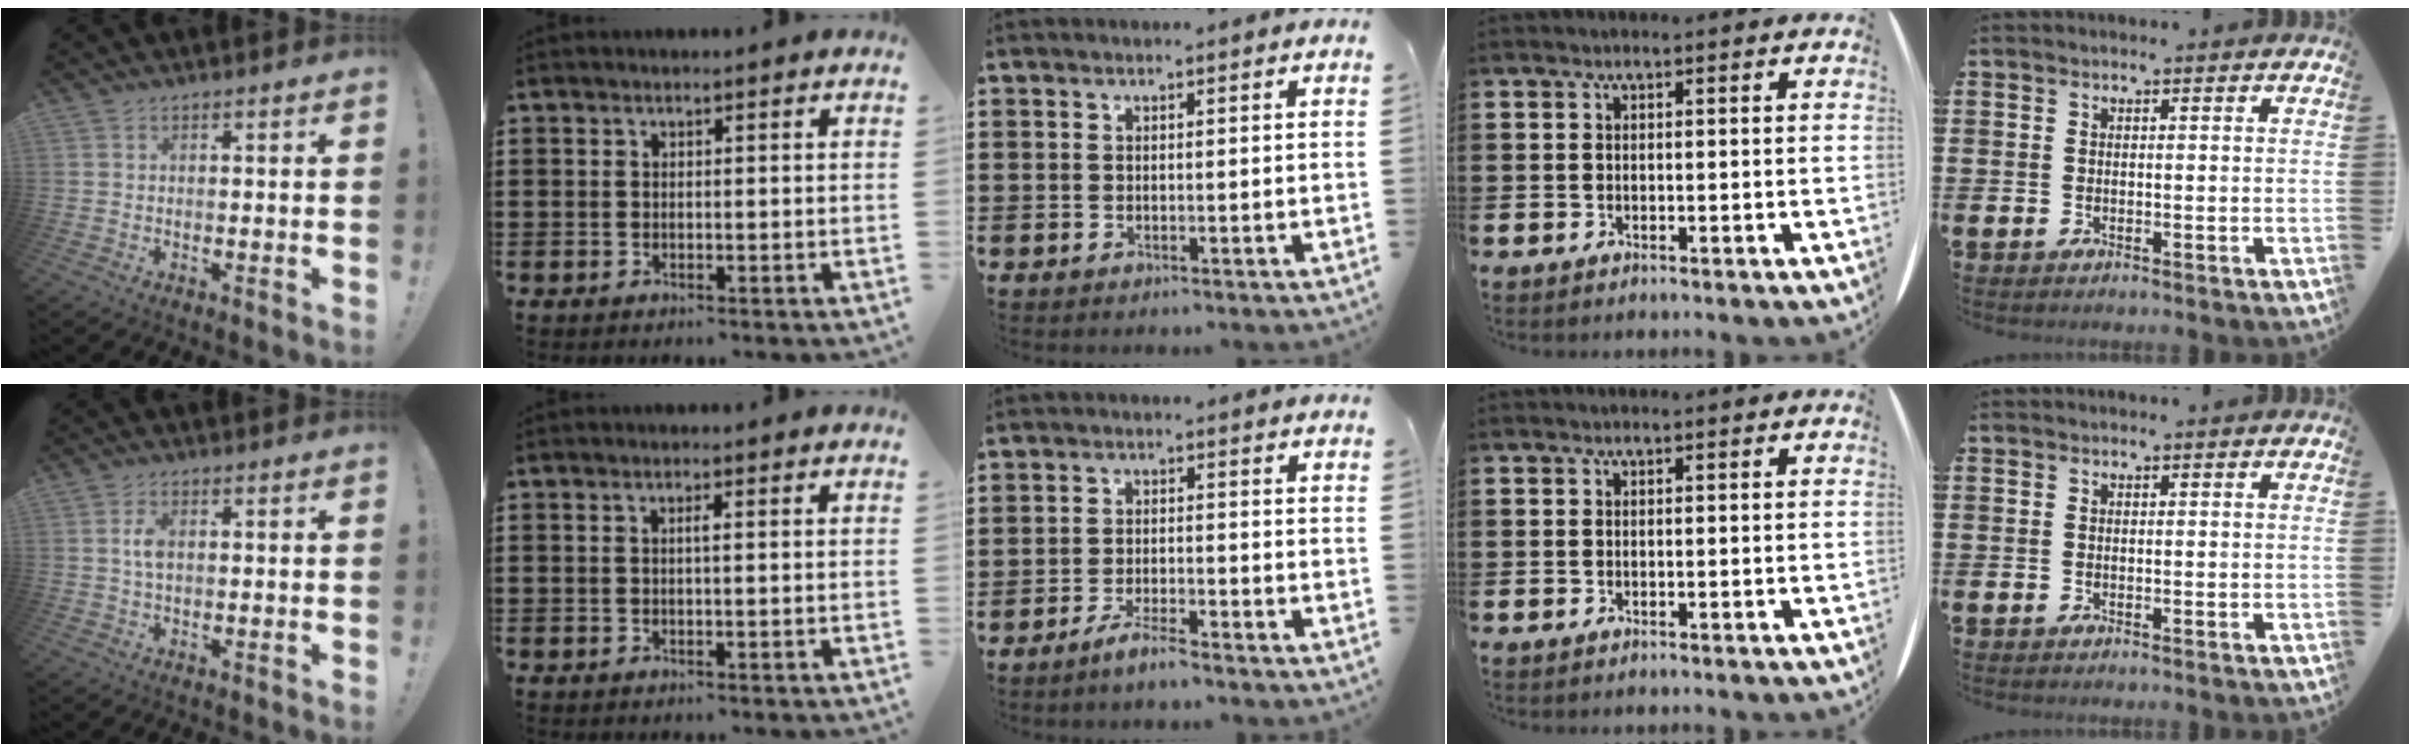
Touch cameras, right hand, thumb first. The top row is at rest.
{"thumb": {"total": 3.4, "force": [0.4, 1.8, 2.8], "torque": [-0.041, 0.001, 0.002]}, "index": {"total": 0.8, "force": [0.0, -0.1, 0.8], "torque": [-0.016, -0.003, 0.000]}, "middle": {"total": 3.3, "force": [-2.9, 0.2, 1.6], "torque": [-0.035, 0.003, -0.057]}}